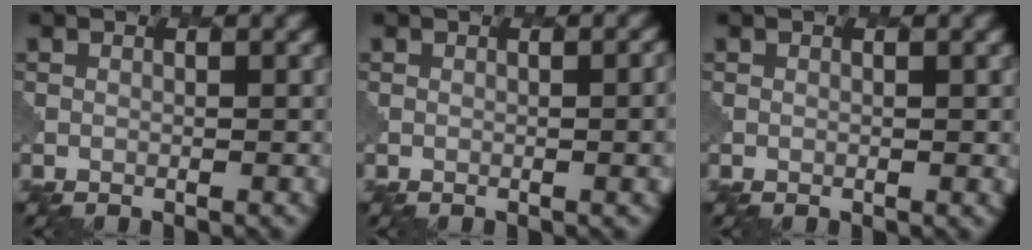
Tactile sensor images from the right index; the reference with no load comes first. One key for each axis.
{"total": 2.9, "fx": 0.0, "fy": 1.1, "fz": 2.7, "tx": -0.015, "ty": 0.007, "tz": -0.002}
{"total": 0.0}